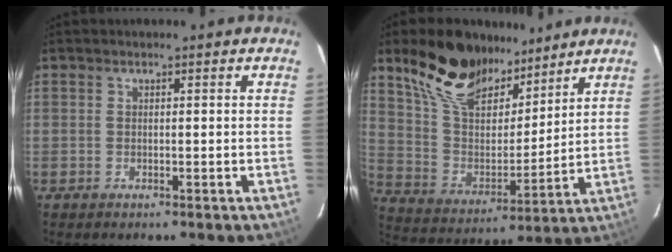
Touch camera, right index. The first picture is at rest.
{"total": 19.2, "force": [13.3, 9.6, 10.0], "torque": [-0.219, 0.036, 0.252]}